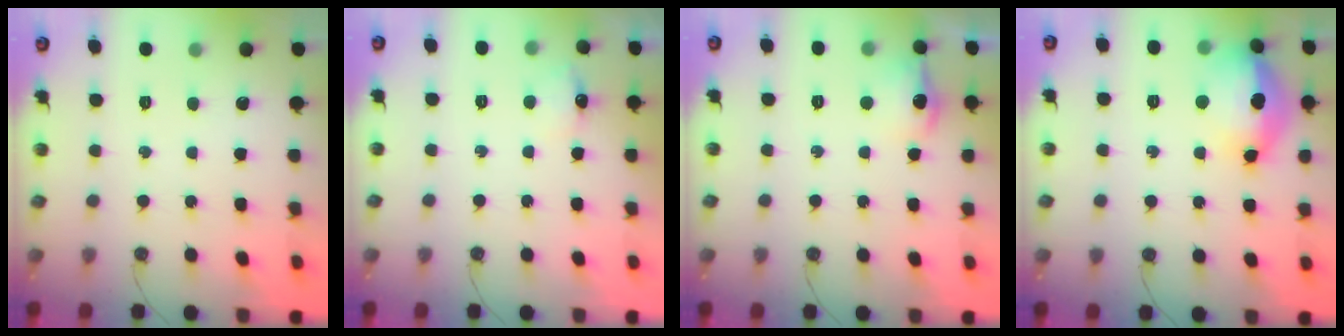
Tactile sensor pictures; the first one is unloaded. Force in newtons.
{"total": 7.6, "press": 5.8, "slide": 4.9}
{"total": 9.6, "press": 9.6, "slide": 0.9}
{"total": 23.0, "press": 19.6, "slide": 12.0}